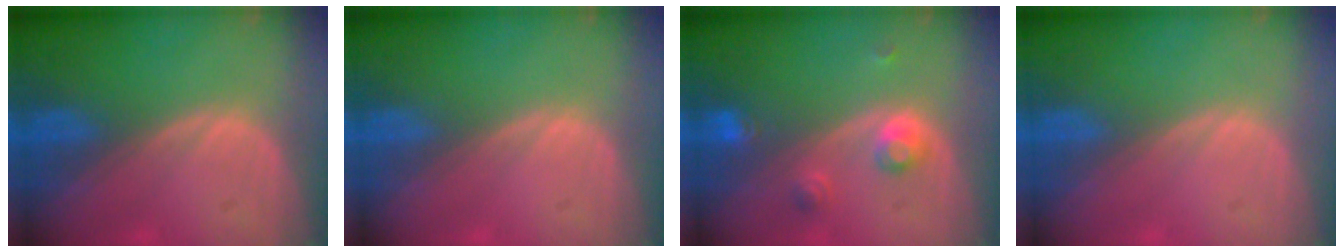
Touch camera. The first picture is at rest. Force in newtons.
{"total": 0.0}
{"total": 3.6, "press": 3.3, "slide": 1.5}
{"total": 0.0}